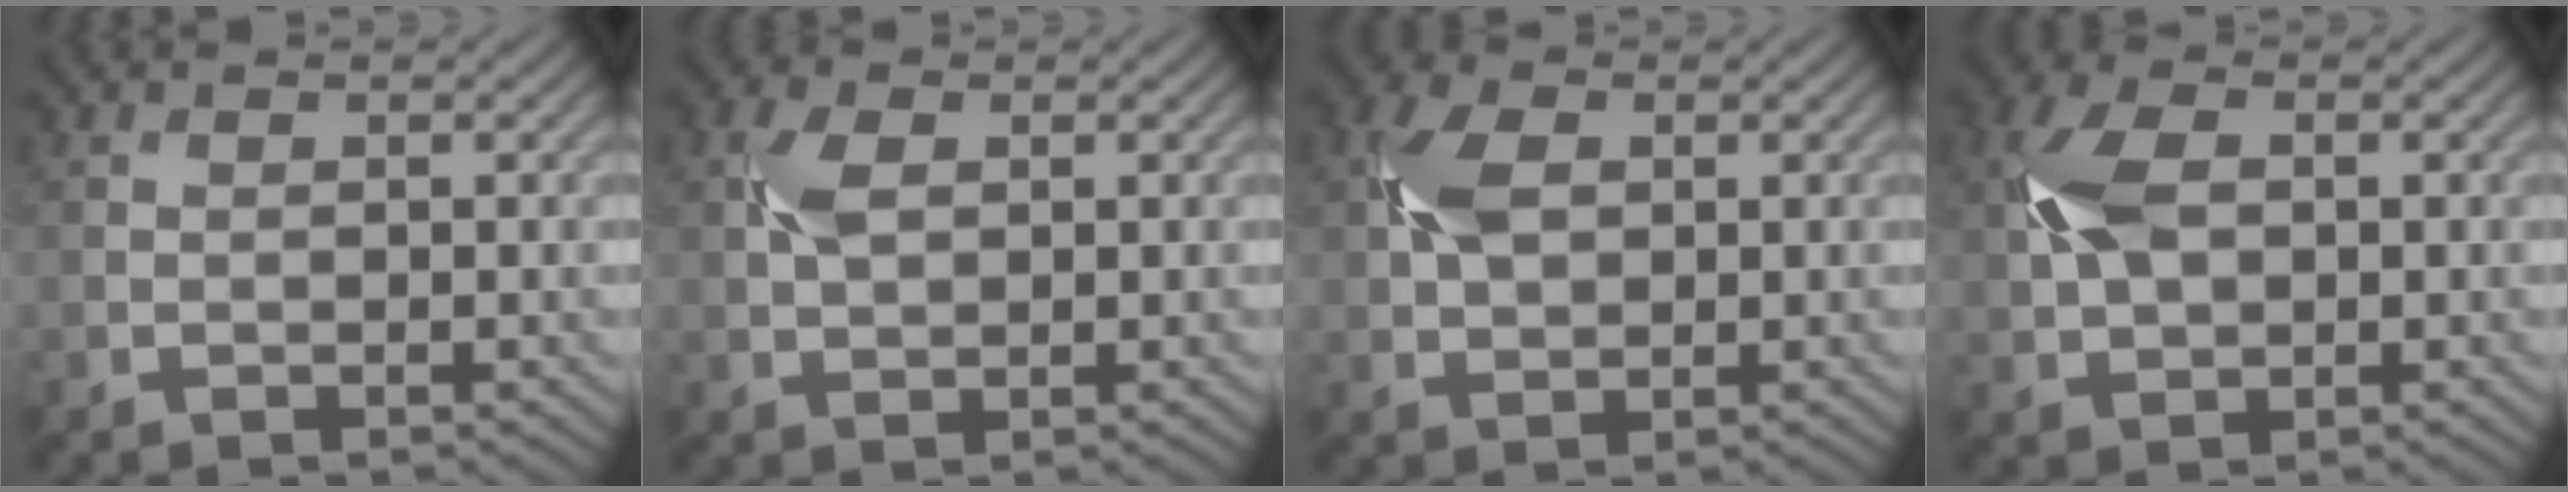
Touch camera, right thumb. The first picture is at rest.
{"total": 3.4, "force": [0.9, 2.2, 2.5], "torque": [-0.063, 0.006, 0.015]}
{"total": 5.2, "force": [1.1, 3.5, 3.7], "torque": [-0.090, 0.009, 0.016]}
{"total": 6.3, "force": [1.0, 3.9, 4.8], "torque": [-0.111, 0.013, 0.012]}